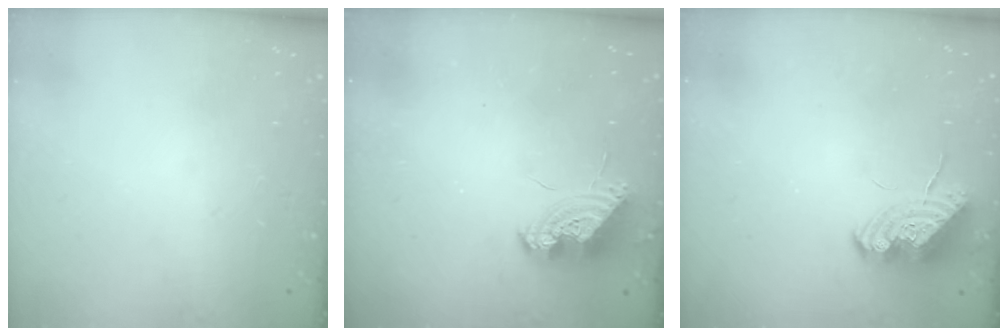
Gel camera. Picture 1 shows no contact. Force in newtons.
{"total": 9.6, "press": 9.6, "slide": 0.3}
{"total": 9.0, "press": 8.9, "slide": 1.3}